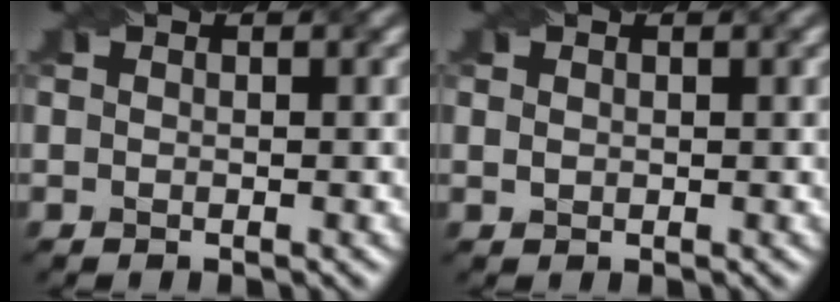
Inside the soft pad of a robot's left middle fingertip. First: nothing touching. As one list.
[{"total": 0.8, "force": [0.3, 0.6, 0.5], "torque": [-0.011, -0.001, 0.007]}]